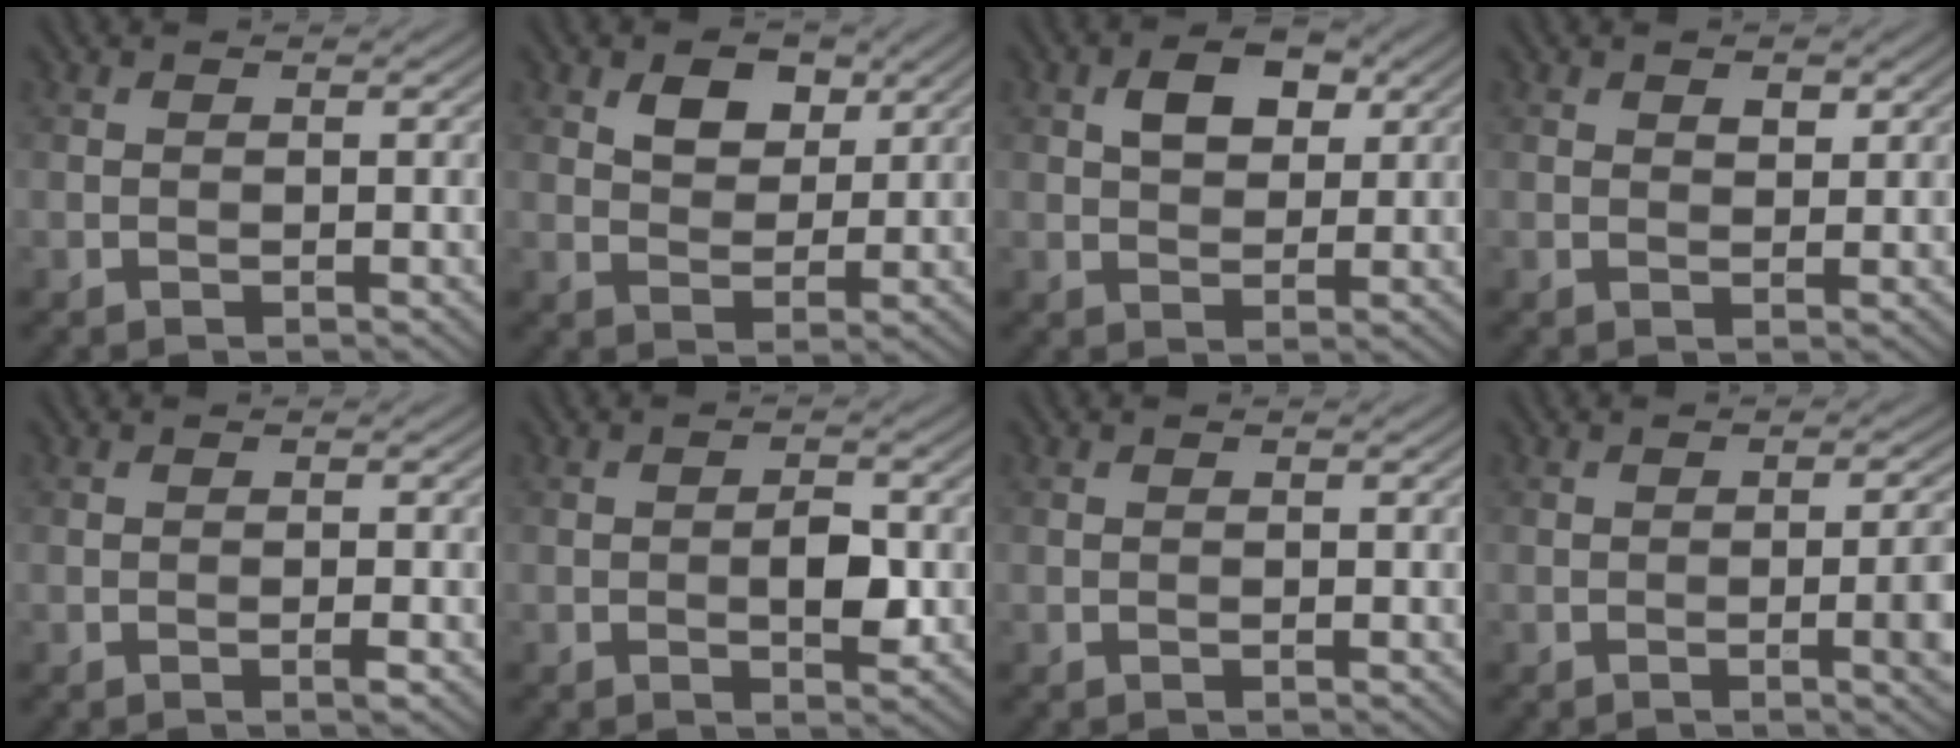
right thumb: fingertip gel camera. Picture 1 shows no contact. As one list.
[{"total": 4.5, "force": [2.4, 2.9, 2.6], "torque": [-0.048, -0.003, 0.038]}, {"total": 4.9, "force": [1.8, 3.1, 3.3], "torque": [-0.057, 0.005, 0.029]}, {"total": 1.4, "force": [0.8, 0.8, 0.8], "torque": [-0.011, -0.001, 0.015]}, {"total": 0.9, "force": [-0.4, 0.0, 0.8], "torque": [-0.013, 0.001, -0.009]}, {"total": 3.4, "force": [-0.5, 1.5, 3.0], "torque": [-0.046, 0.002, -0.009]}, {"total": 0.0}, {"total": 5.1, "force": [-0.9, 1.1, 4.9], "torque": [-0.071, 0.000, -0.011]}]